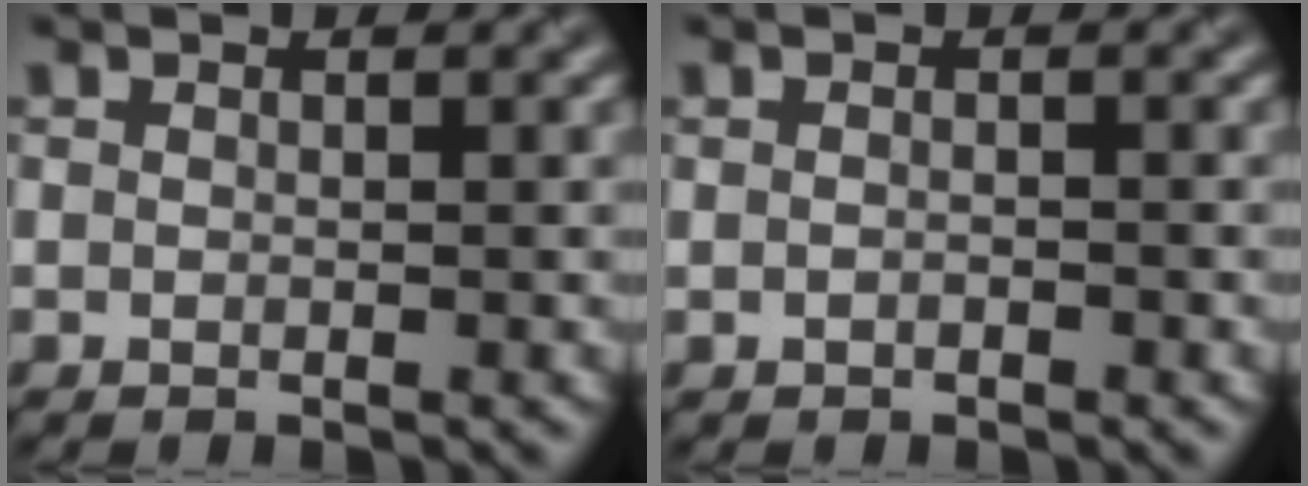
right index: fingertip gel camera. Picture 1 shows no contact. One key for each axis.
{"total": 0.6, "fx": -0.3, "fy": 0.3, "fz": 0.4, "tx": -0.008, "ty": -0.001, "tz": -0.006}